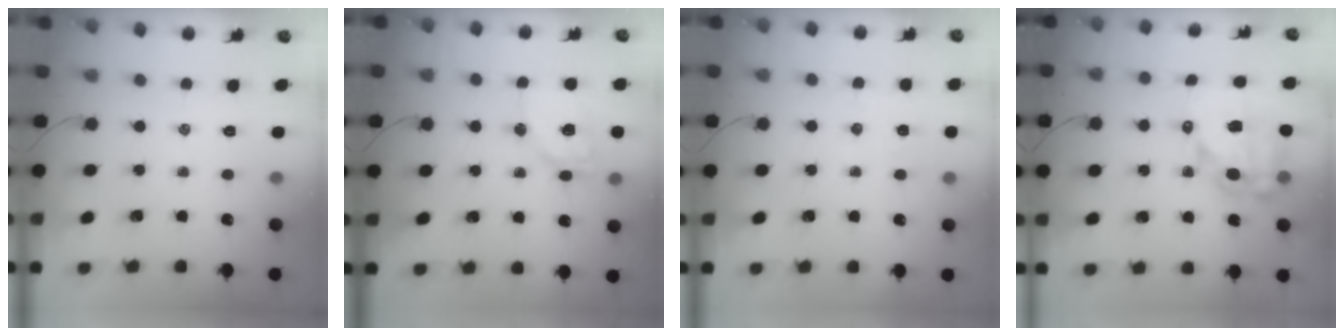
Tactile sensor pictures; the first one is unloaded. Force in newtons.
{"total": 12.2, "press": 11.9, "slide": 2.2}
{"total": 3.0, "press": 3.0, "slide": 0.7}
{"total": 12.7, "press": 12.4, "slide": 2.9}